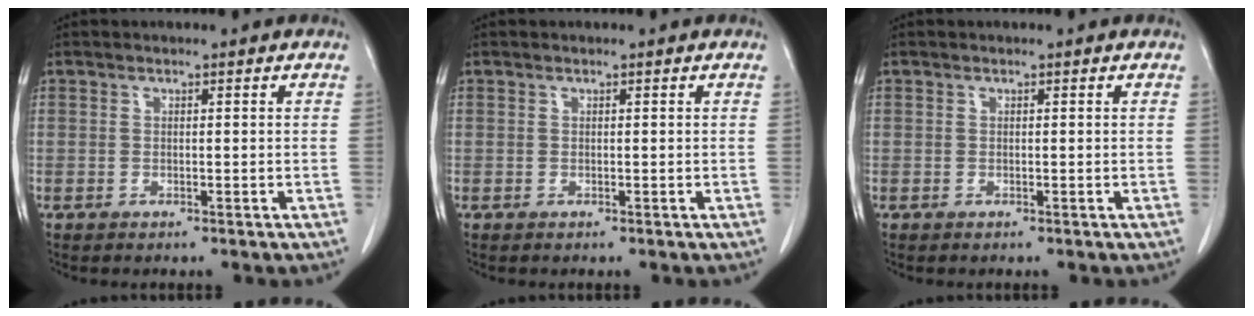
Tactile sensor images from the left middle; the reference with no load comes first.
{"total": 0.0}
{"total": 0.0}